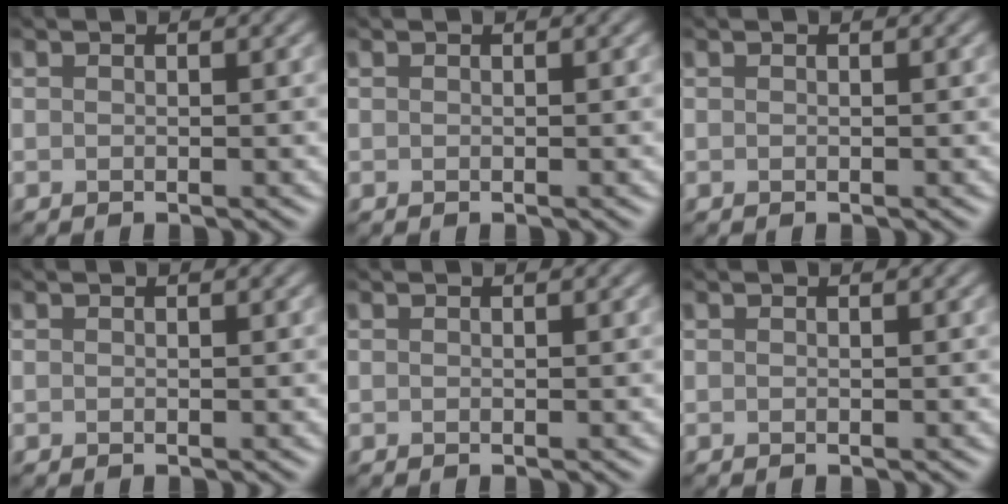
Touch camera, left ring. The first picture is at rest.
{"total": 0.0}
{"total": 0.0}
{"total": 0.0}
{"total": 0.0}
{"total": 0.0}